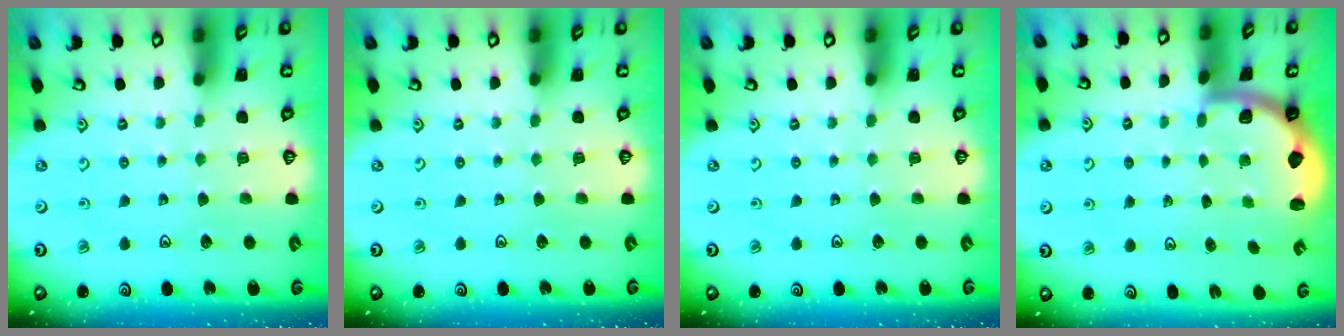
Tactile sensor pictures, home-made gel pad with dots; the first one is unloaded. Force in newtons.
{"total": 0.0}
{"total": 0.0}
{"total": 1.9, "press": 1.8, "slide": 0.5}